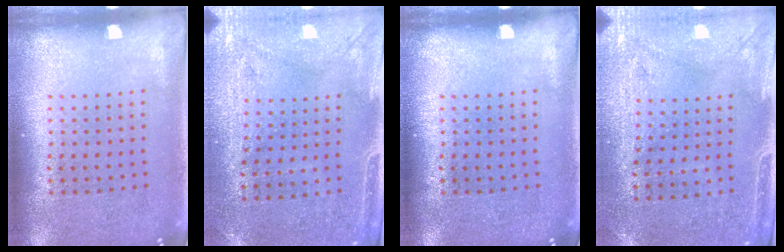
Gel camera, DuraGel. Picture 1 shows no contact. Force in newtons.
{"total": 3.0, "press": 2.3, "slide": 1.8}
{"total": 0.0}
{"total": 3.0, "press": 2.3, "slide": 1.8}